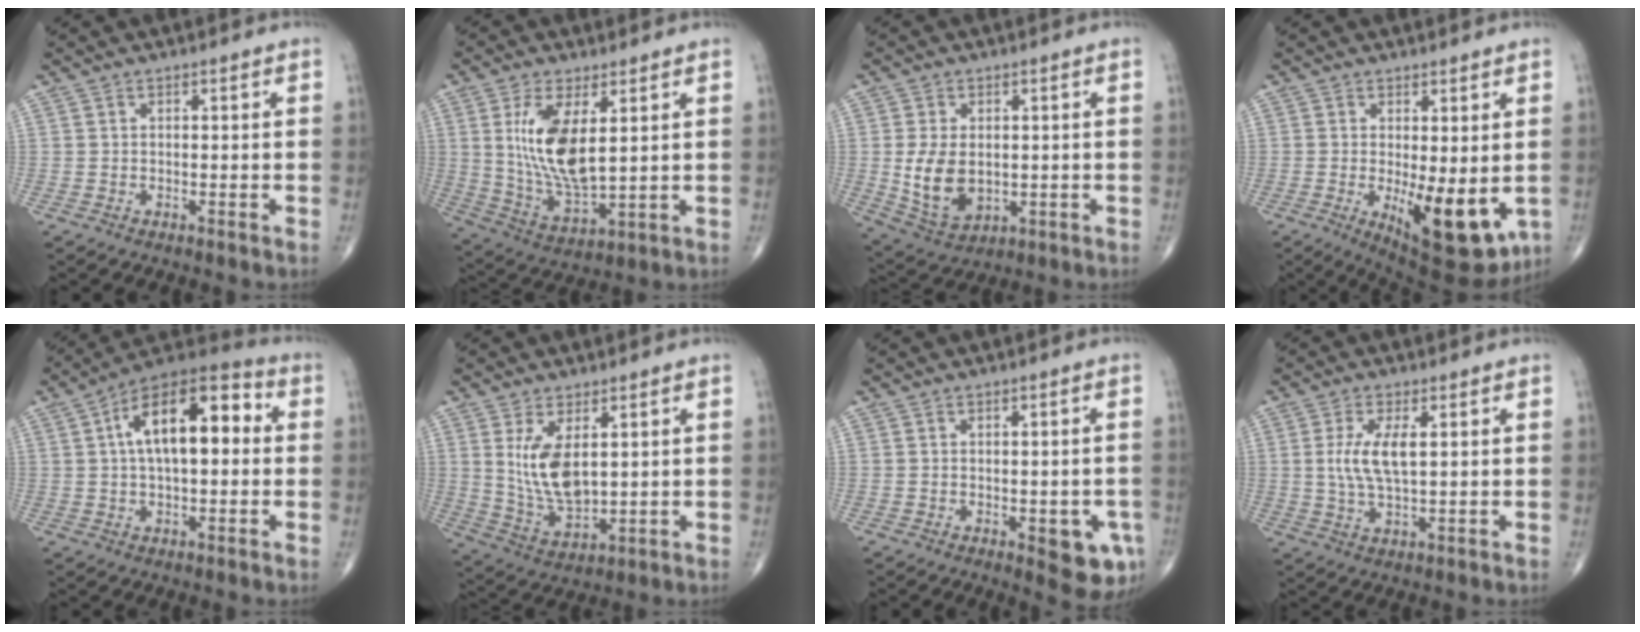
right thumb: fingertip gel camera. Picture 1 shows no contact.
{"total": 13.4, "force": [3.3, 5.6, 11.8], "torque": [-0.229, -0.027, 0.077]}
{"total": 9.6, "force": [-0.2, 6.4, 7.2], "torque": [-0.121, -0.009, 0.014]}
{"total": 12.7, "force": [-2.3, 5.0, 11.5], "torque": [-0.148, -0.026, -0.016]}
{"total": 16.8, "force": [2.8, 8.1, 14.4], "torque": [-0.214, 0.039, 0.035]}
{"total": 9.9, "force": [2.5, 4.8, 8.2], "torque": [-0.151, -0.025, 0.064]}
{"total": 7.4, "force": [-2.4, 3.0, 6.3], "torque": [-0.052, -0.001, -0.022]}
{"total": 6.8, "force": [1.2, 2.5, 6.2], "torque": [-0.135, -0.008, 0.027]}